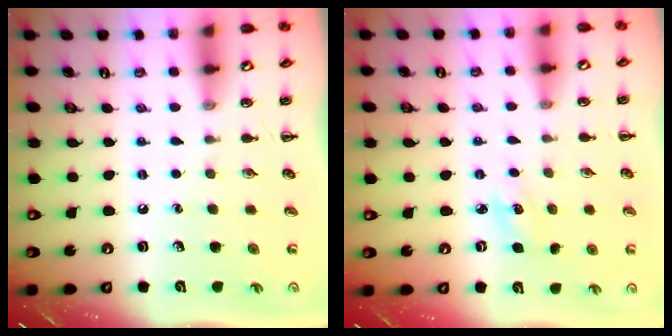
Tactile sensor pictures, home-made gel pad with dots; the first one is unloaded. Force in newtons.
{"total": 3.9, "press": 3.7, "slide": 1.1}